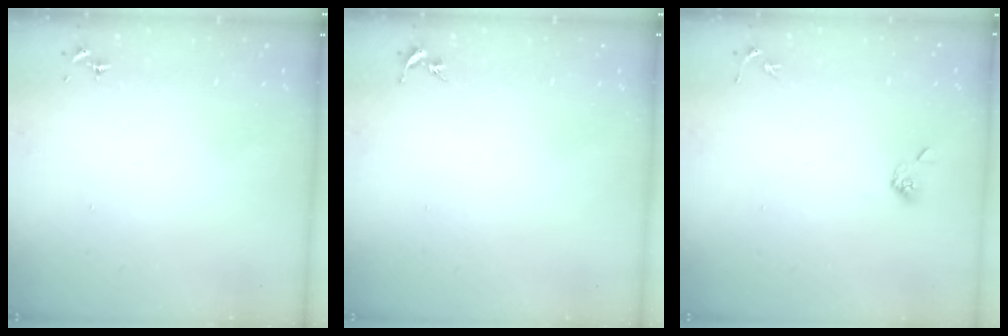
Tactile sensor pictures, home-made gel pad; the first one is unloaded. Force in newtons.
{"total": 0.0}
{"total": 5.0, "press": 4.7, "slide": 1.7}